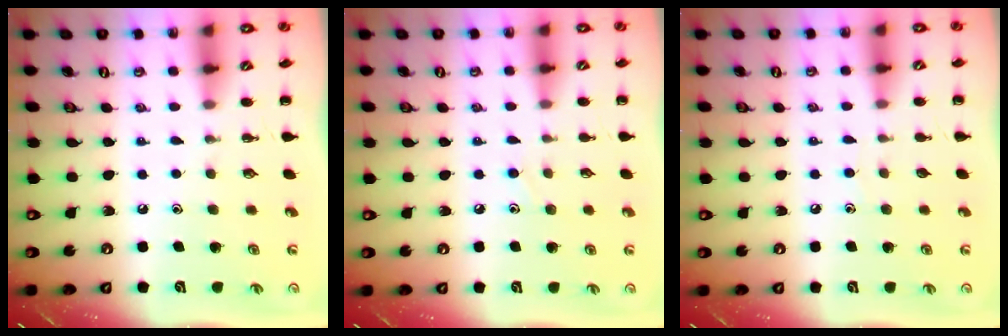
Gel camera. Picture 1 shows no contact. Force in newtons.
{"total": 5.3, "press": 5.0, "slide": 1.9}
{"total": 2.5, "press": 2.3, "slide": 1.0}